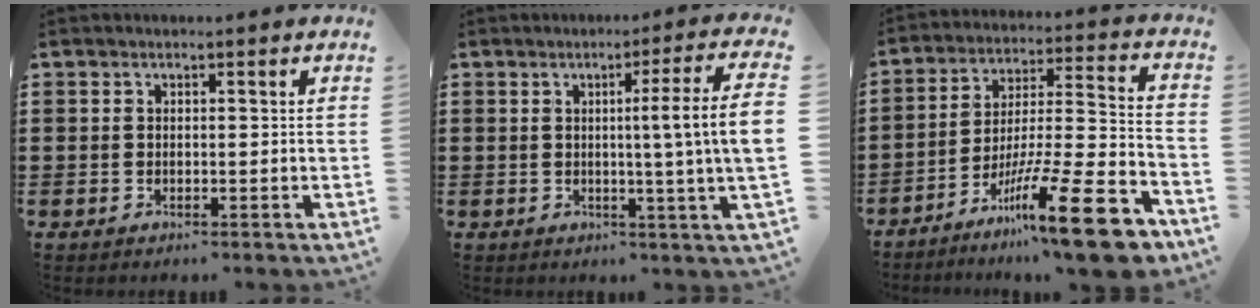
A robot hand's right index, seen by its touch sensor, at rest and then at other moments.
{"total": 8.3, "force": [0.4, -1.1, 8.2], "torque": [-0.132, -0.018, -0.003]}
{"total": 18.2, "force": [-12.2, 1.7, 13.5], "torque": [-0.210, 0.044, -0.205]}